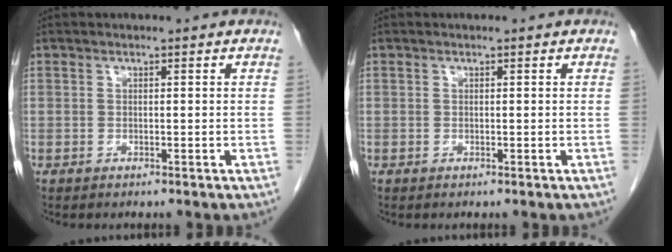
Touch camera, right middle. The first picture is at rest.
{"total": 0.0}